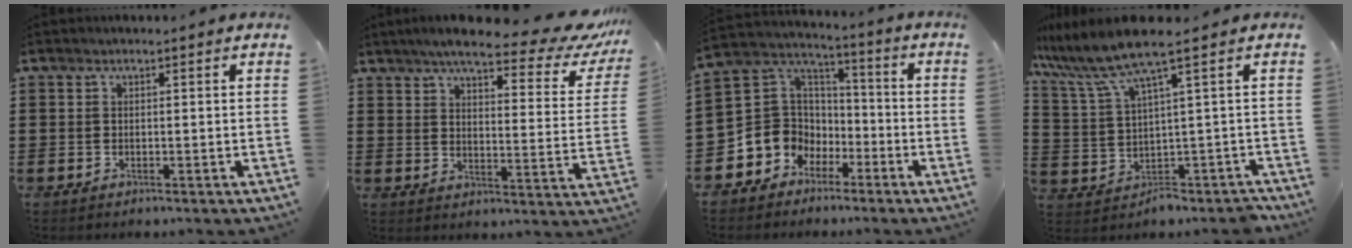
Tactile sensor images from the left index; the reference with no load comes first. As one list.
[{"total": 8.0, "force": [6.6, 1.2, 4.3], "torque": [-0.086, -0.040, 0.108]}, {"total": 7.6, "force": [-2.6, 7.1, 0.6], "torque": [-0.060, -0.007, -0.051]}, {"total": 7.0, "force": [3.2, 1.4, 6.0], "torque": [-0.139, -0.030, 0.052]}]